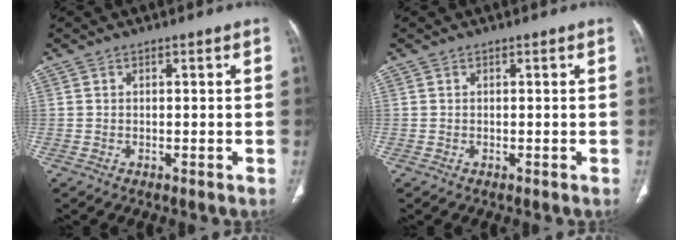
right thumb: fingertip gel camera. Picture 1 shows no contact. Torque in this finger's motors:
{"motor_torque": [0.00, 0.00, -0.28, 0.14, 0.03]}